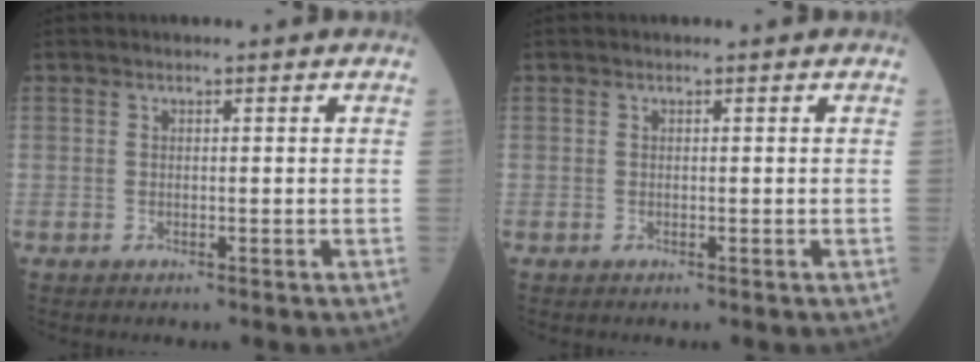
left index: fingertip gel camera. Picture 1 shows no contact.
{"total": 0.0}